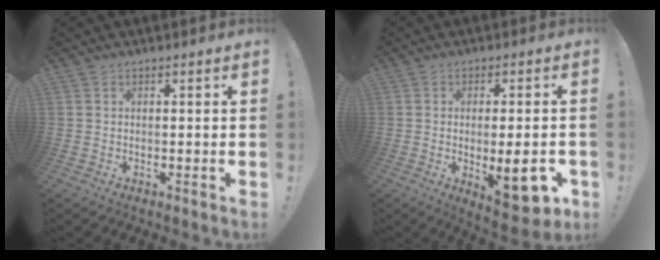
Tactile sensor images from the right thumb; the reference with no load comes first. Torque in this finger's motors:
{"motor_torque": [0.88, 1.33, 0.54, 0.12, 0.06]}